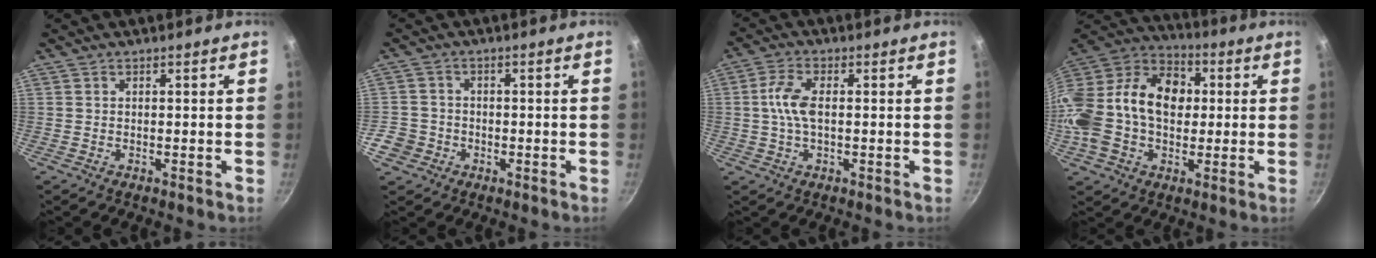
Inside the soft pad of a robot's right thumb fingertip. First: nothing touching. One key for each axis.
{"total": 6.0, "fx": -2.3, "fy": 5.2, "fz": 1.7, "tx": -0.022, "ty": 0.026, "tz": -0.041}
{"total": 6.1, "fx": 0.3, "fy": 2.9, "fz": 5.4, "tx": -0.116, "ty": 0.010, "tz": 0.000}
{"total": 24.4, "fx": 0.9, "fy": 17.5, "fz": 17.0, "tx": -0.314, "ty": 0.053, "tz": 0.001}